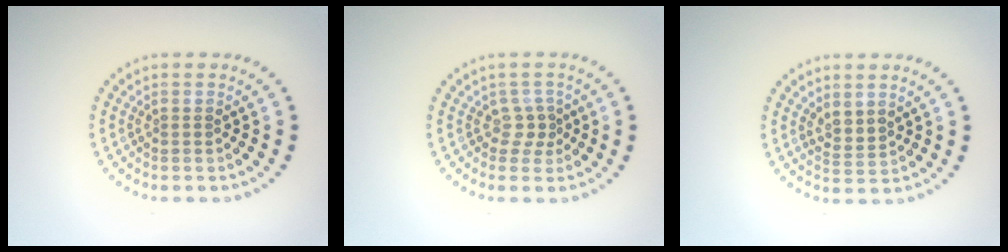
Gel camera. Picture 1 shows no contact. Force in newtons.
{"total": 1.5, "press": 1.1, "slide": 1.1}
{"total": 1.8, "press": 1.4, "slide": 1.2}